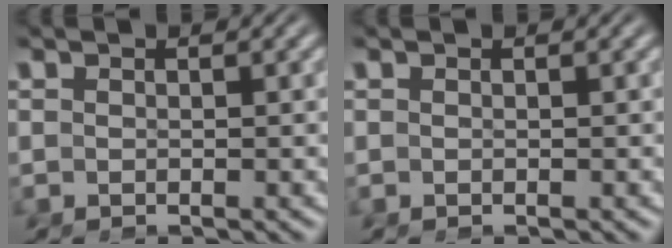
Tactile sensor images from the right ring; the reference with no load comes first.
{"total": 0.0}